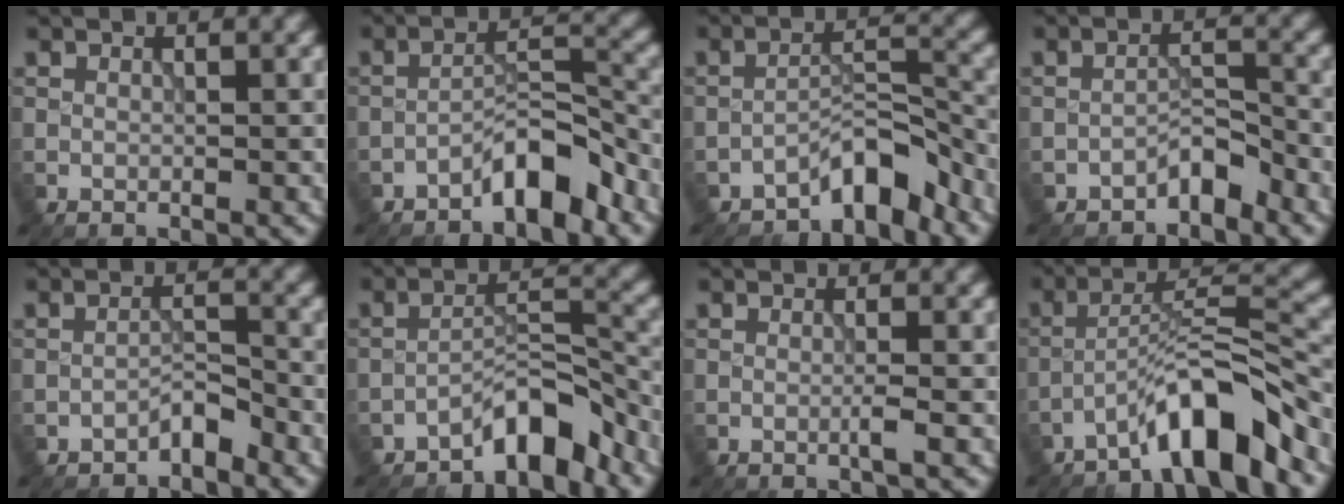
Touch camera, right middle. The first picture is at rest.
{"total": 4.6, "force": [-3.4, 1.1, 2.8], "torque": [-0.042, 0.021, -0.063]}
{"total": 4.4, "force": [-3.7, 1.1, 2.2], "torque": [-0.024, 0.018, -0.070]}
{"total": 2.4, "force": [-2.0, 0.7, 1.1], "torque": [-0.014, 0.016, -0.037]}
{"total": 2.0, "force": [-1.7, 0.5, 0.9], "torque": [-0.014, 0.012, -0.032]}
{"total": 4.9, "force": [-4.0, 1.1, 2.5], "torque": [-0.030, 0.018, -0.076]}
{"total": 1.1, "force": [-0.3, 0.1, 1.1], "torque": [-0.017, 0.001, -0.010]}
{"total": 7.5, "force": [-5.3, 1.2, 5.2], "torque": [-0.080, 0.021, -0.094]}